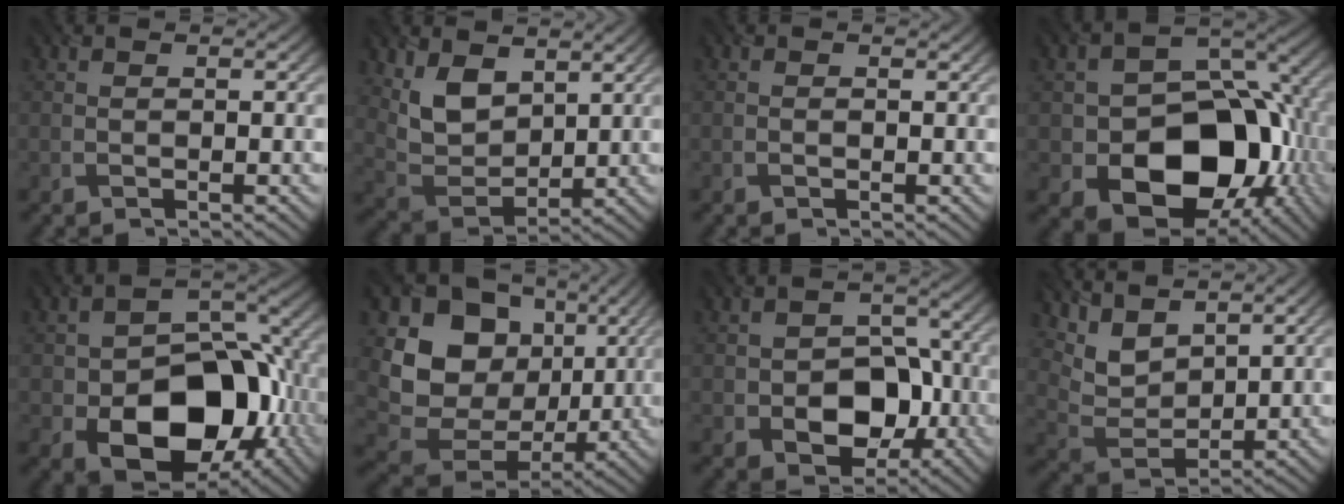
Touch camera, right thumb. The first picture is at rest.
{"total": 7.2, "force": [3.8, 4.3, 4.2], "torque": [-0.100, -0.017, 0.074]}
{"total": 0.5, "force": [-0.1, 0.2, 0.4], "torque": [-0.009, -0.001, -0.003]}
{"total": 15.5, "force": [-4.5, 11.0, 10.0], "torque": [-0.125, -0.030, -0.080]}
{"total": 15.1, "force": [-4.9, 10.1, 10.1], "torque": [-0.138, -0.025, -0.083]}
{"total": 14.5, "force": [3.1, 11.9, 7.7], "torque": [-0.166, -0.013, 0.061]}
{"total": 7.9, "force": [-2.1, 5.7, 5.0], "torque": [-0.077, -0.007, -0.035]}
{"total": 6.9, "force": [4.9, 3.2, 3.6], "torque": [-0.090, -0.006, 0.095]}